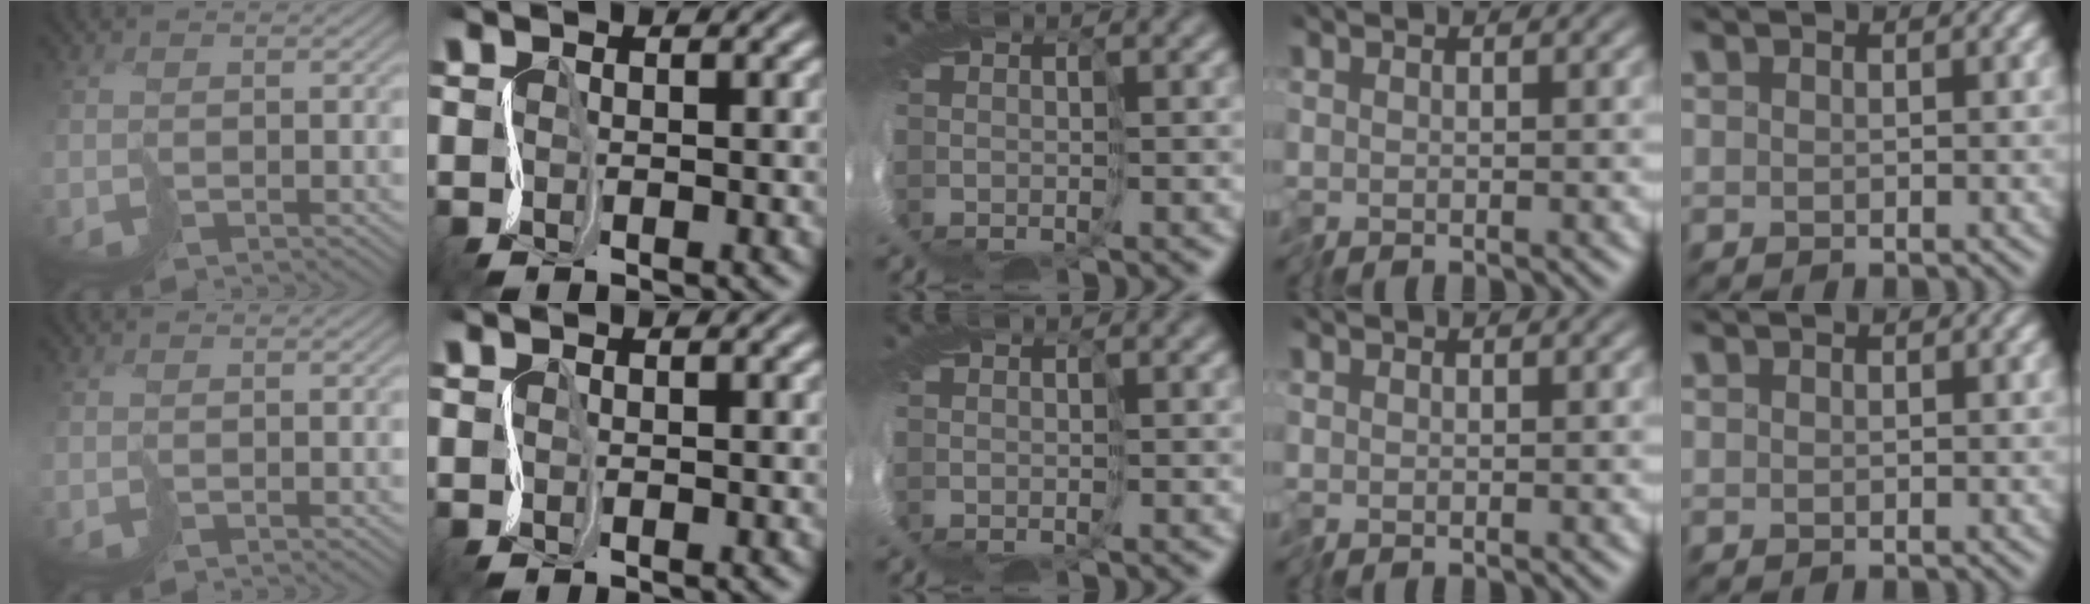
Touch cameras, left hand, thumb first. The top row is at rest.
{}